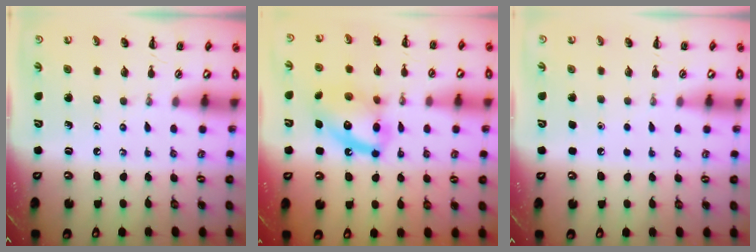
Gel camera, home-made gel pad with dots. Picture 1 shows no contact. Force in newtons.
{"total": 13.7, "press": 13.6, "slide": 1.5}
{"total": 1.6, "press": 1.6, "slide": 0.1}